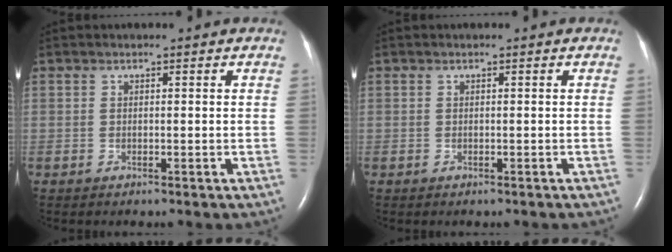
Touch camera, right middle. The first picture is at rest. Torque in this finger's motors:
{"motor_torque": [-0.02, -0.13, -0.06, 0.00]}